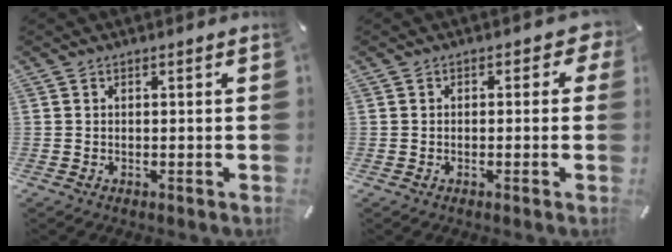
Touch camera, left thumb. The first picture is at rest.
{"total": 2.5, "force": [0.0, 1.8, 1.8], "torque": [-0.019, 0.003, -0.005]}